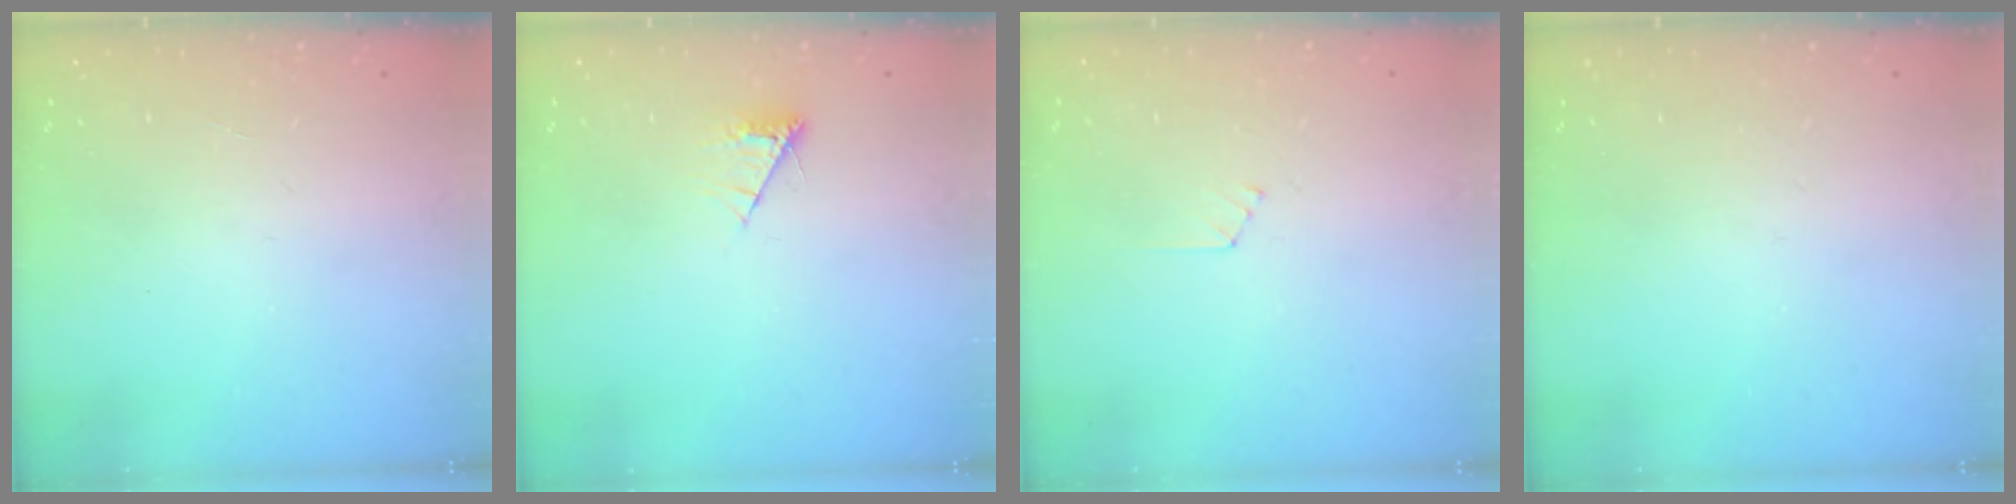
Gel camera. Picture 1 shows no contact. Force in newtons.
{"total": 5.2, "press": 5.1, "slide": 0.8}
{"total": 4.9, "press": 4.9, "slide": 0.5}
{"total": 0.0}